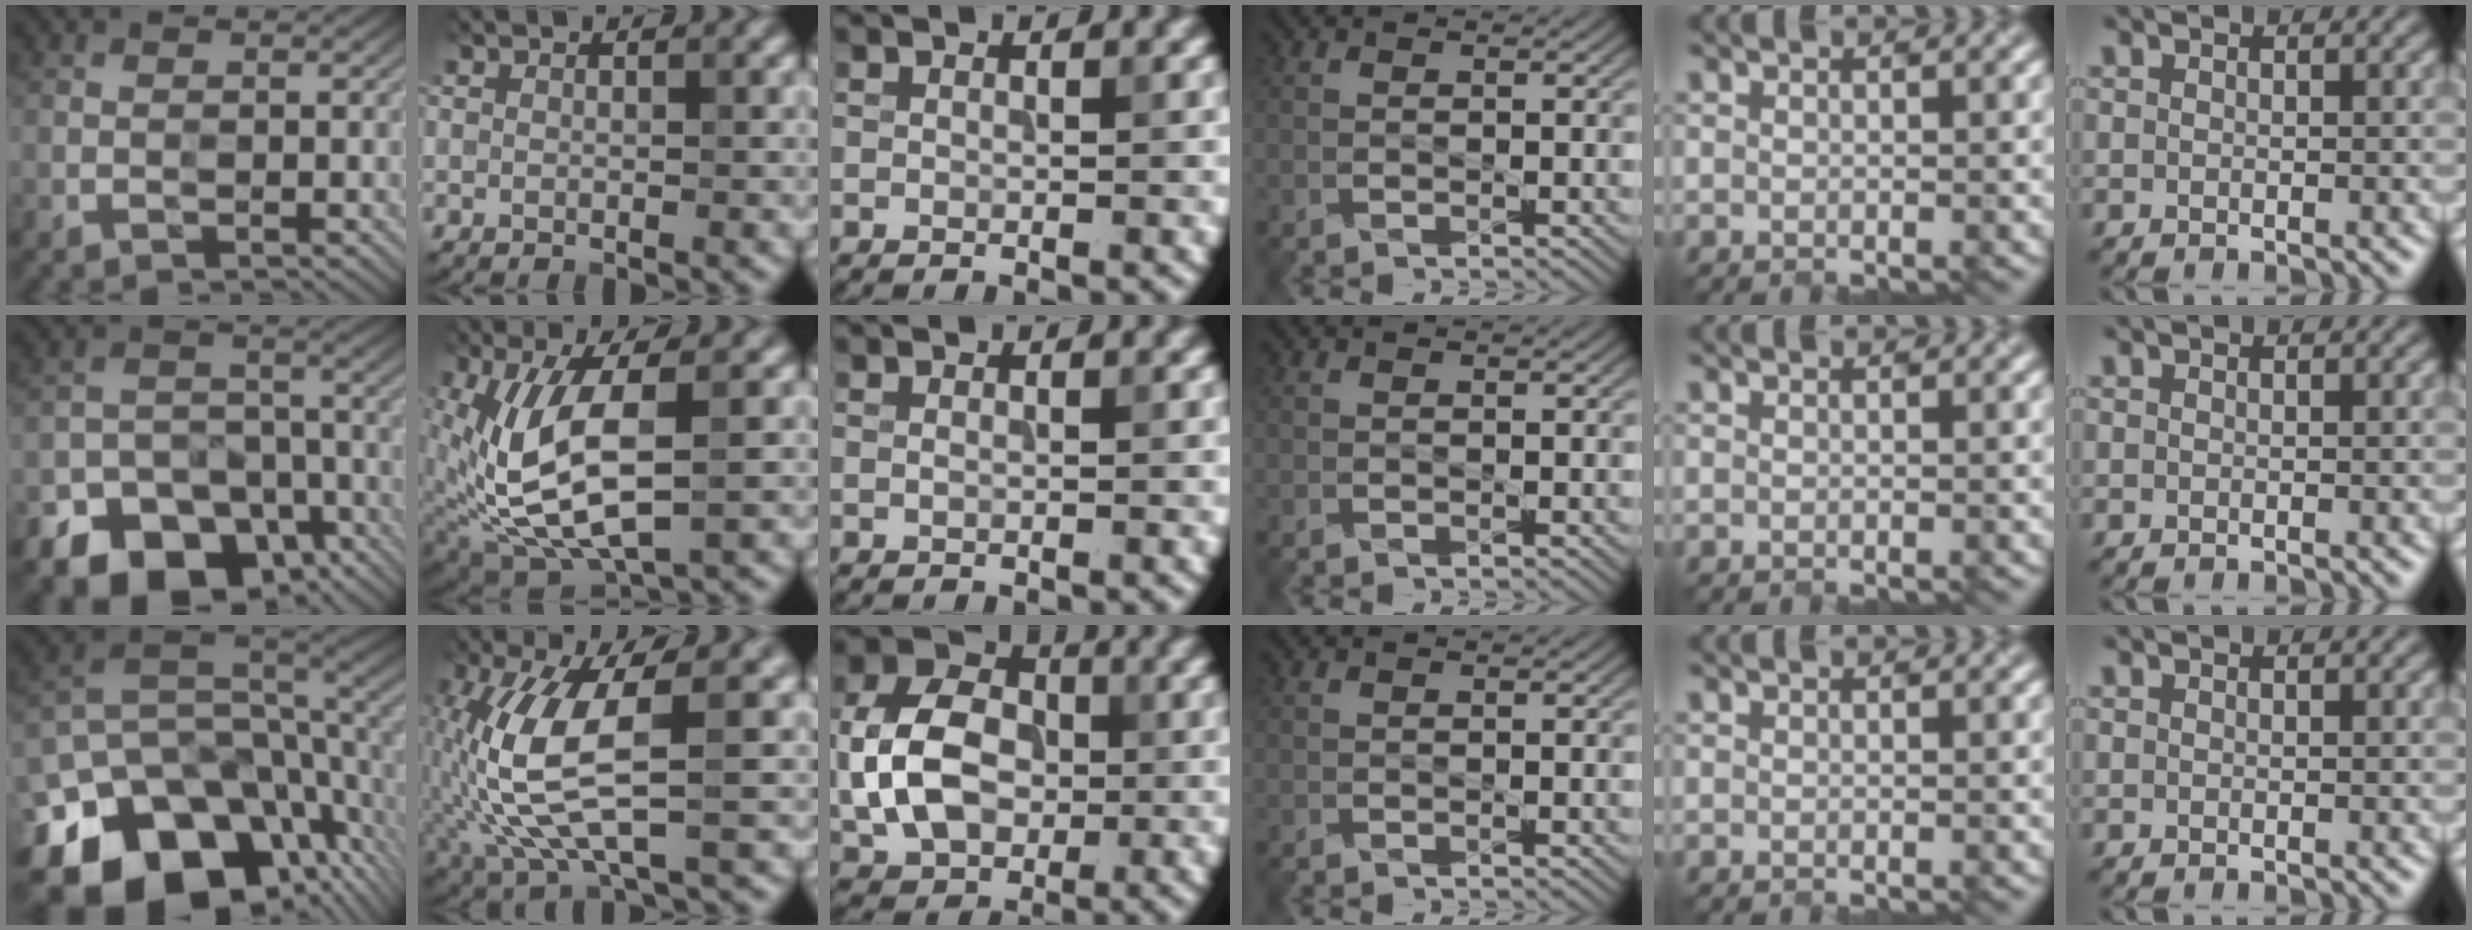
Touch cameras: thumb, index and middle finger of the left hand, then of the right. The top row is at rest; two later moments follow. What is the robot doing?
{"motion": "close", "object": "jewelry box"}